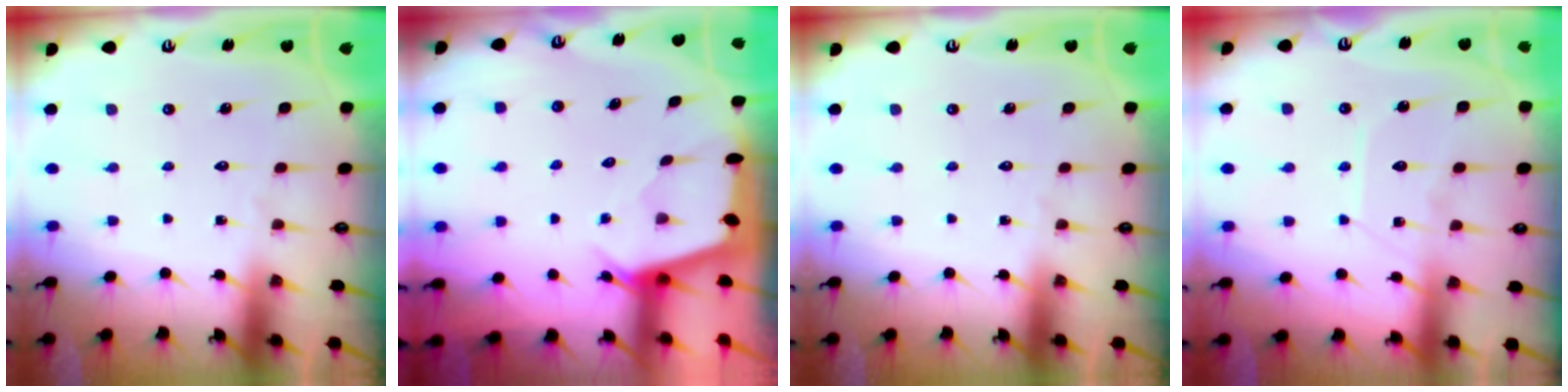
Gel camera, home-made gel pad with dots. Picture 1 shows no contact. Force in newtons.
{"total": 2.4, "press": 2.4, "slide": 0.3}
{"total": 0.0}
{"total": 8.1, "press": 8.1, "slide": 0.8}